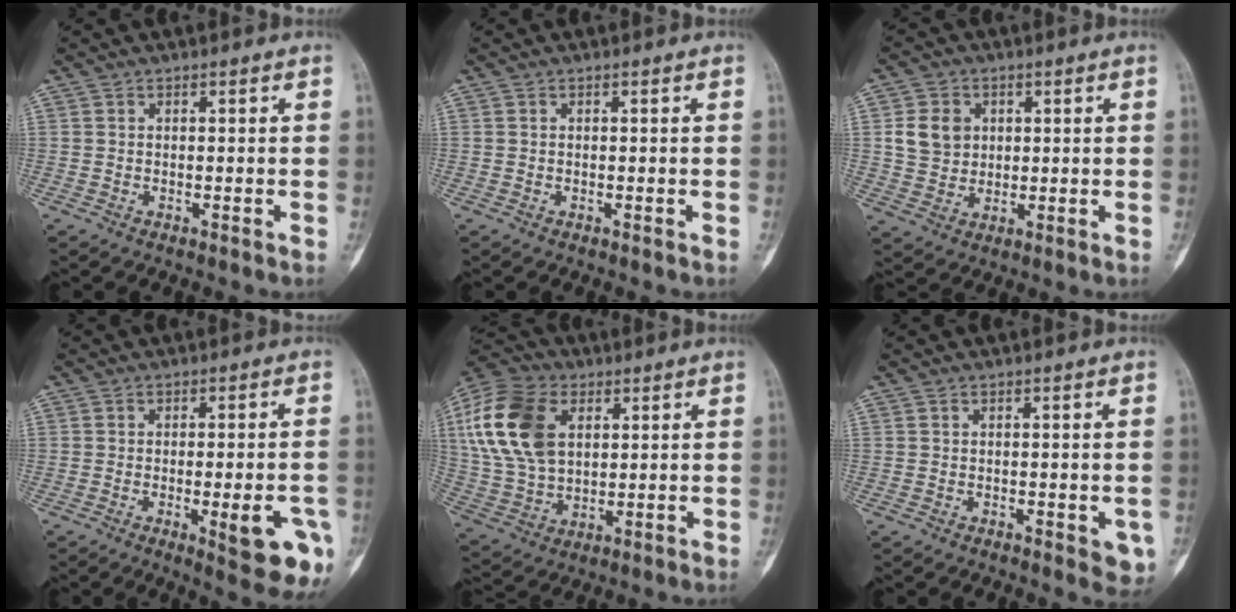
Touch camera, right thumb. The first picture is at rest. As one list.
[{"total": 0.0}, {"total": 7.2, "force": [1.7, 6.2, 3.4], "torque": [-0.040, -0.005, 0.035]}, {"total": 11.8, "force": [-3.9, 3.4, 10.6], "torque": [-0.115, 0.002, -0.037]}, {"total": 18.4, "force": [5.2, 12.1, 12.8], "torque": [-0.254, -0.001, 0.097]}, {"total": 4.1, "force": [-1.3, 1.9, 3.4], "torque": [-0.011, -0.003, -0.014]}]